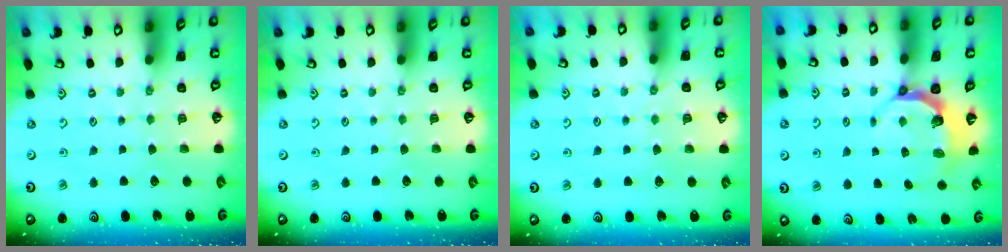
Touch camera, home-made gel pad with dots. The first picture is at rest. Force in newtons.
{"total": 0.0}
{"total": 2.5, "press": 2.4, "slide": 0.4}
{"total": 5.4, "press": 4.3, "slide": 3.2}